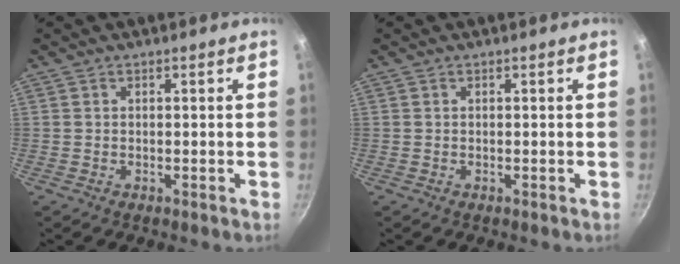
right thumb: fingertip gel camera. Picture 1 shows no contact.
{"total": 0.0}